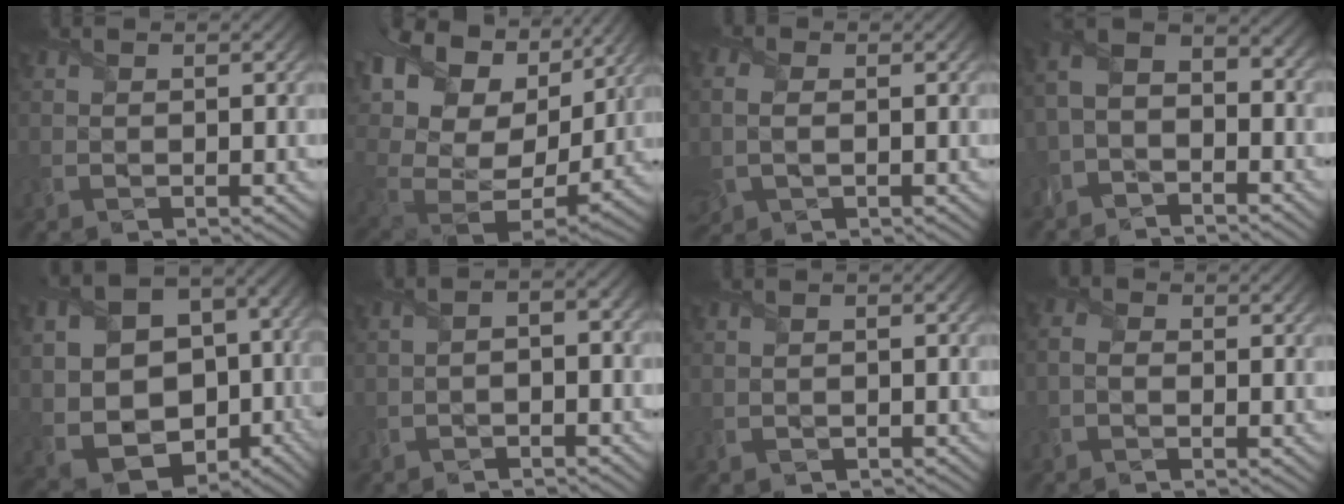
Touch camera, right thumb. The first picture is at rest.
{"total": 18.2, "force": [6.2, 11.4, 12.7], "torque": [-0.253, 0.016, 0.125]}
{"total": 4.8, "force": [-0.3, 3.5, 3.3], "torque": [-0.111, 0.004, 0.002]}
{"total": 5.7, "force": [-3.3, 2.9, 3.7], "torque": [-0.083, 0.003, -0.080]}
{"total": 16.1, "force": [-2.6, 12.5, 9.7], "torque": [-0.207, -0.034, -0.010]}
{"total": 2.7, "force": [-1.9, 0.8, 1.8], "torque": [-0.038, 0.000, -0.039]}
{"total": 0.8, "force": [-0.8, 0.3, -0.1], "torque": [0.002, -0.002, -0.015]}
{"total": 1.8, "force": [-1.0, 1.0, 1.1], "torque": [-0.033, 0.003, -0.020]}